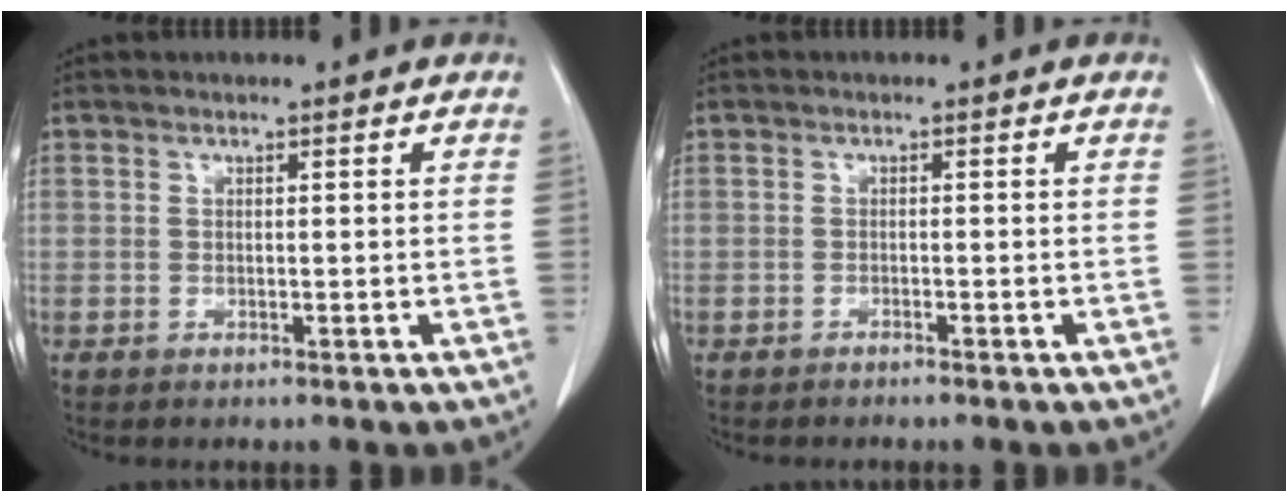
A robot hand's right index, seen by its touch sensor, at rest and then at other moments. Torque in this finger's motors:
{"motor_torque": [-0.02, -0.04, -0.02, 0.01]}